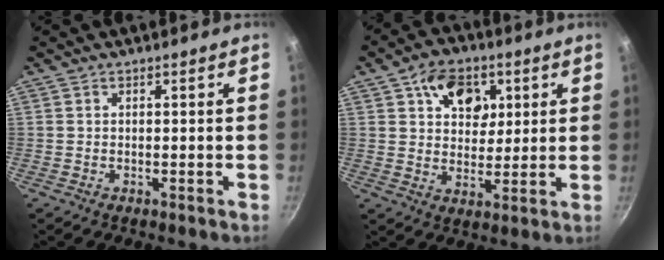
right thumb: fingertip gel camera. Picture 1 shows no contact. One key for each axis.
{"total": 10.5, "fx": 4.1, "fy": 7.6, "fz": 6.0, "tx": -0.049, "ty": -0.013, "tz": 0.062}